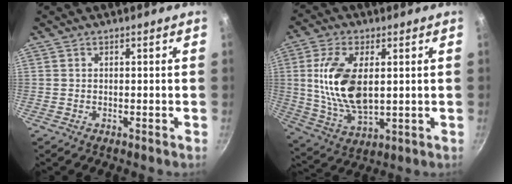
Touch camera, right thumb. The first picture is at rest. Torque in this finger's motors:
{"motor_torque": [1.27, 1.53, 1.62, 0.48, 0.59]}